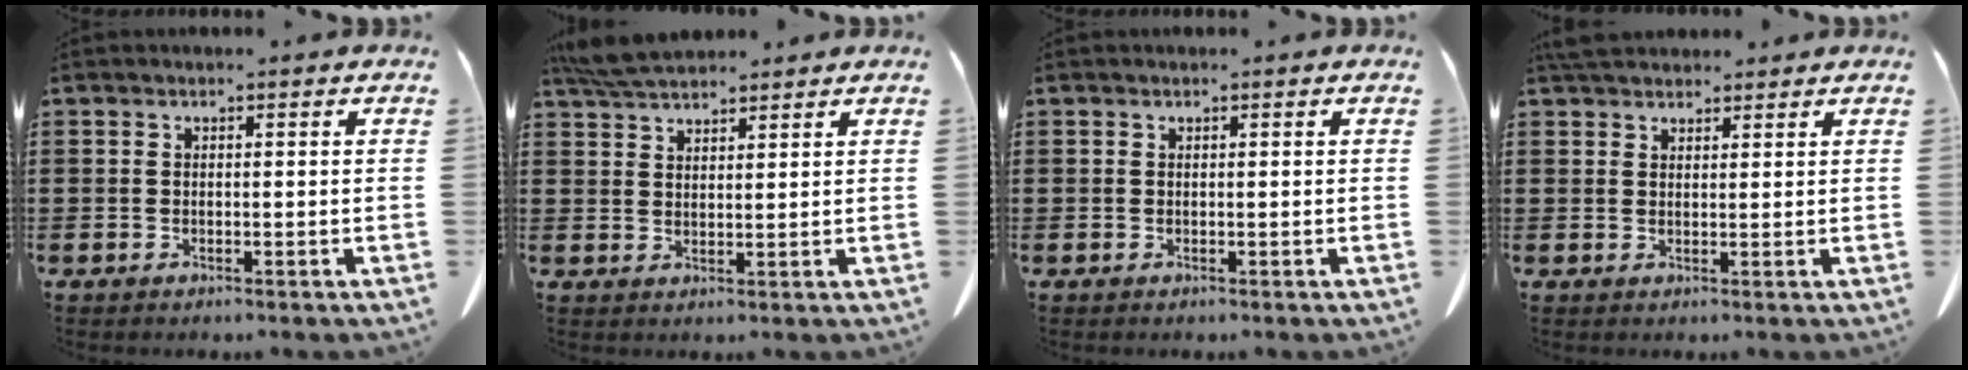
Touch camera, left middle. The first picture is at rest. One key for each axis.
{"total": 5.1, "fx": 4.6, "fy": 1.0, "fz": 1.8, "tx": -0.048, "ty": -0.008, "tz": 0.090}
{"total": 0.0}
{"total": 3.5, "fx": 3.2, "fy": 1.0, "fz": 0.9, "tx": -0.026, "ty": -0.005, "tz": 0.063}